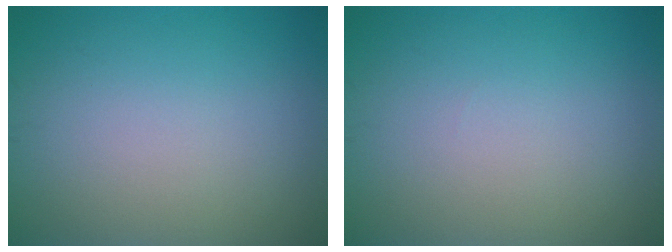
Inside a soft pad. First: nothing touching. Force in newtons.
{"total": 0.0}